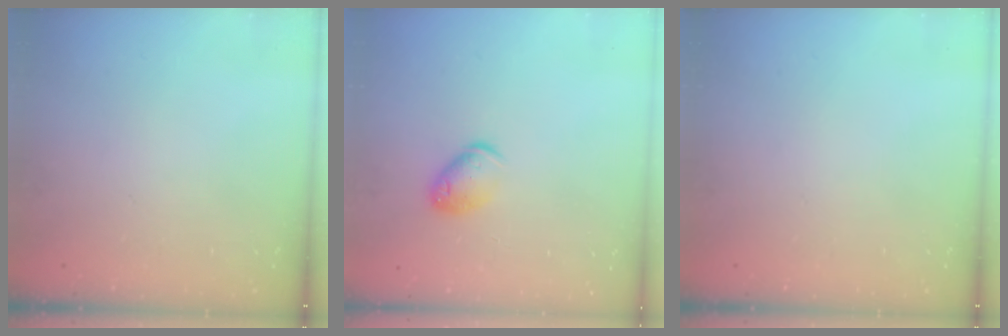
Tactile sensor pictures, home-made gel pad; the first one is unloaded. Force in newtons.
{"total": 9.0, "press": 8.9, "slide": 1.5}
{"total": 0.0}